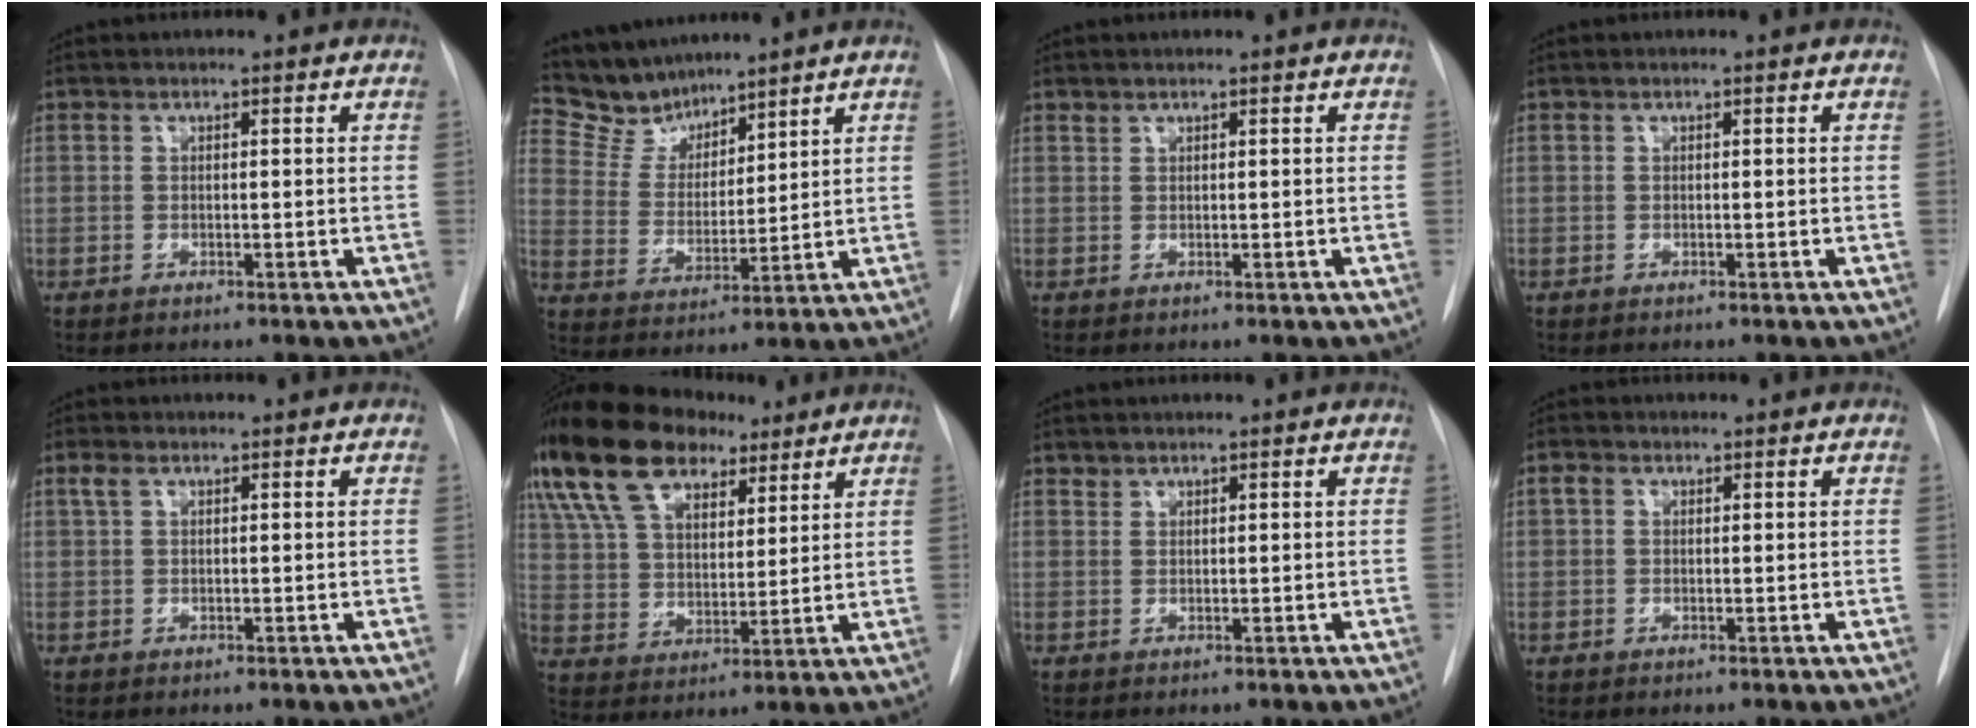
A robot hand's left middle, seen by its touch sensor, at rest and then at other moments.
{"total": 7.6, "force": [7.3, 2.1, 0.6], "torque": [-0.020, 0.008, 0.156]}
{"total": 0.6, "force": [0.5, 0.2, 0.0], "torque": [-0.002, 0.004, 0.009]}
{"total": 0.0}
{"total": 1.6, "force": [0.8, 0.8, 1.1], "torque": [-0.028, 0.015, 0.017]}
{"total": 21.9, "force": [14.3, 11.1, 12.3], "torque": [-0.275, 0.058, 0.255]}
{"total": 0.8, "force": [0.7, 0.3, -0.1], "torque": [0.006, 0.001, 0.010]}
{"total": 1.6, "force": [0.6, 1.2, 0.8], "torque": [-0.018, 0.013, 0.009]}